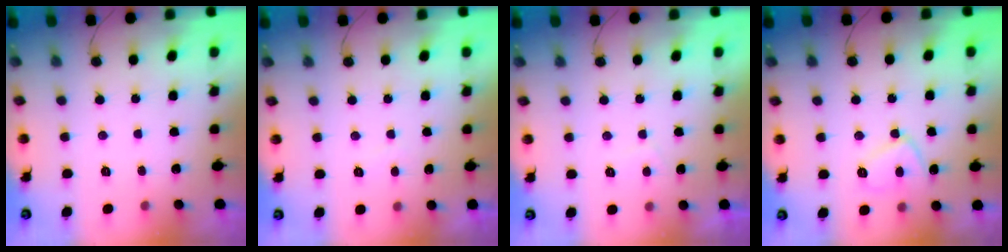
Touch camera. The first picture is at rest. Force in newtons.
{"total": 0.6, "press": 0.3, "slide": 0.5}
{"total": 1.6, "press": 1.6, "slide": 0.5}
{"total": 8.2, "press": 8.1, "slide": 0.9}